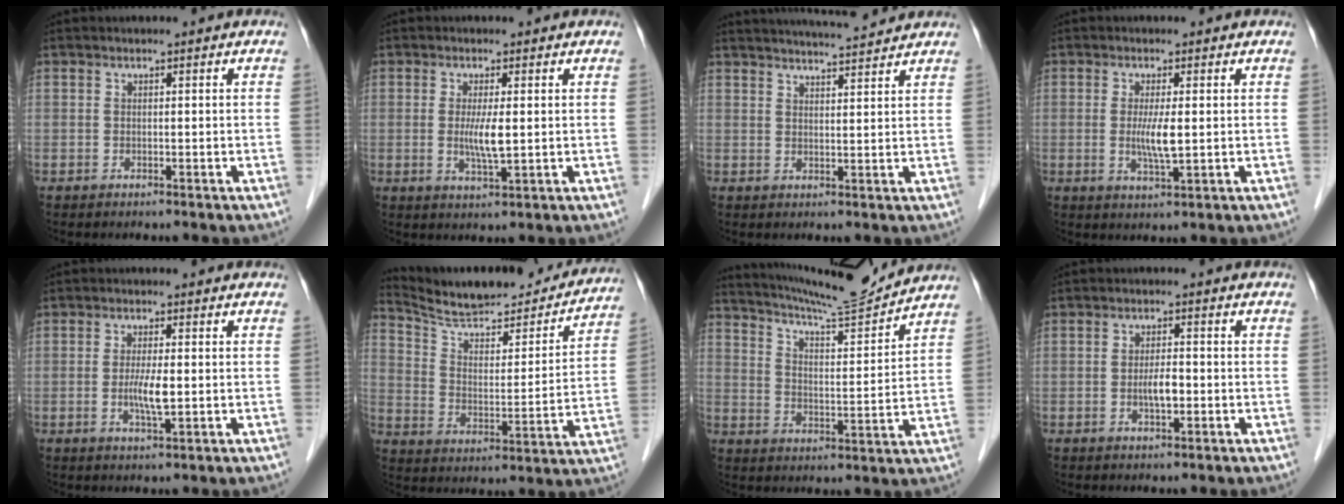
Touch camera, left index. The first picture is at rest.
{"total": 3.8, "force": [0.0, 0.4, 3.8], "torque": [-0.076, -0.011, 0.001]}
{"total": 8.5, "force": [8.1, 0.1, 2.7], "torque": [-0.048, 0.013, 0.112]}
{"total": 3.9, "force": [-0.1, 0.4, 3.9], "torque": [-0.078, -0.011, -0.001]}
{"total": 3.8, "force": [-0.6, 0.5, 3.7], "torque": [-0.076, -0.010, -0.010]}
{"total": 22.7, "force": [20.7, 4.2, 8.2], "torque": [-0.123, -0.022, 0.292]}
{"total": 13.0, "force": [12.5, -0.9, 3.6], "torque": [-0.069, -0.015, 0.194]}
{"total": 3.0, "force": [-0.9, 0.9, 2.7], "torque": [-0.052, -0.002, -0.015]}